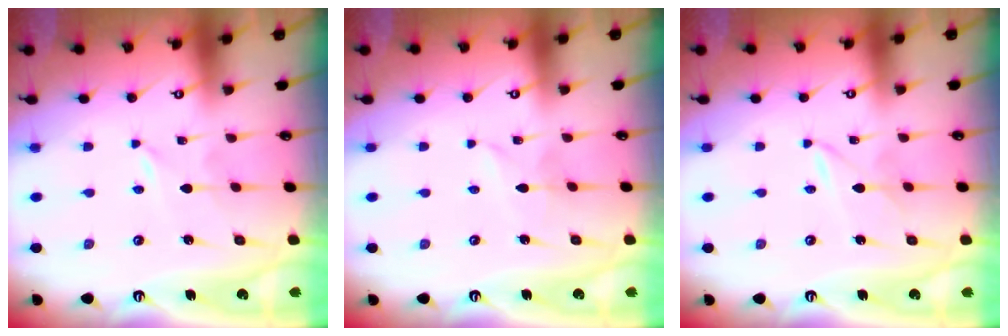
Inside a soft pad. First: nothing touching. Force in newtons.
{"total": 1.6, "press": 1.6, "slide": 0.2}
{"total": 1.7, "press": 1.6, "slide": 0.2}